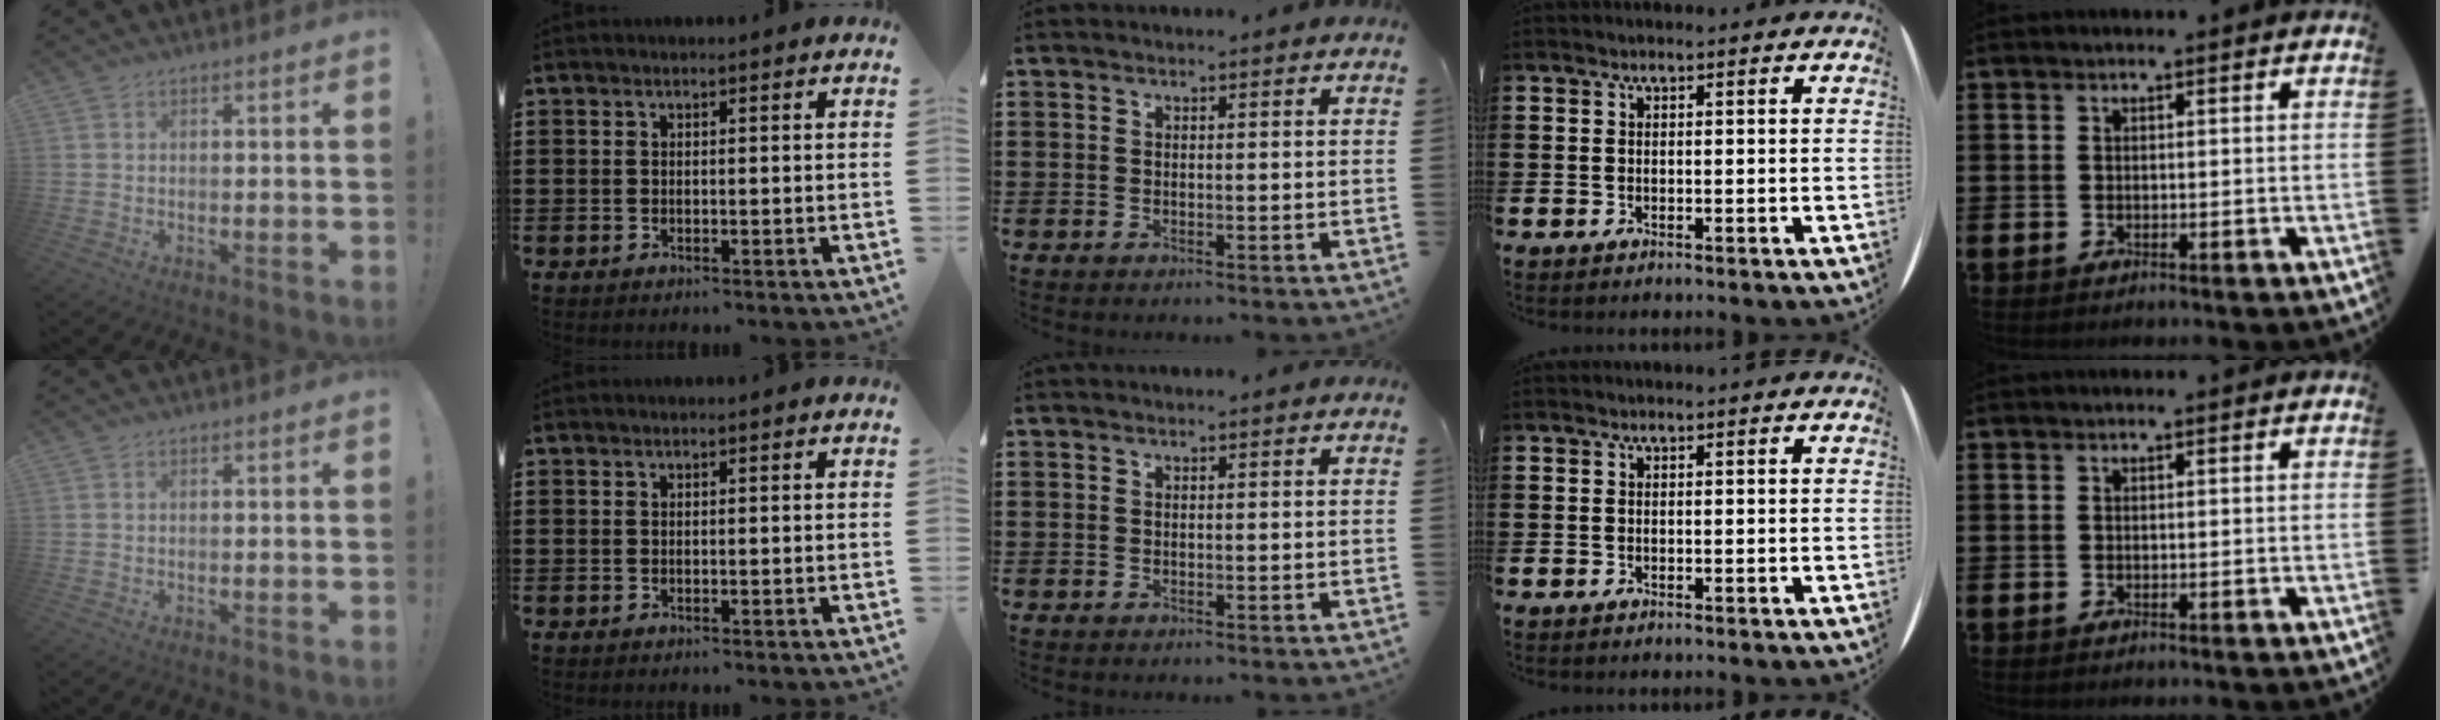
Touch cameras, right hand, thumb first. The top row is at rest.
{}